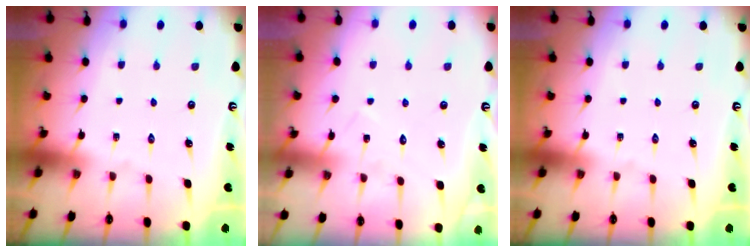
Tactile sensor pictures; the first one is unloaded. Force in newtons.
{"total": 6.2, "press": 6.2, "slide": 0.3}
{"total": 0.0}